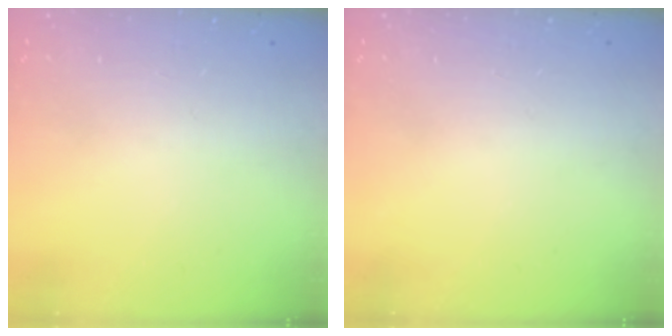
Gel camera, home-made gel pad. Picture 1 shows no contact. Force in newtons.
{"total": 0.0}